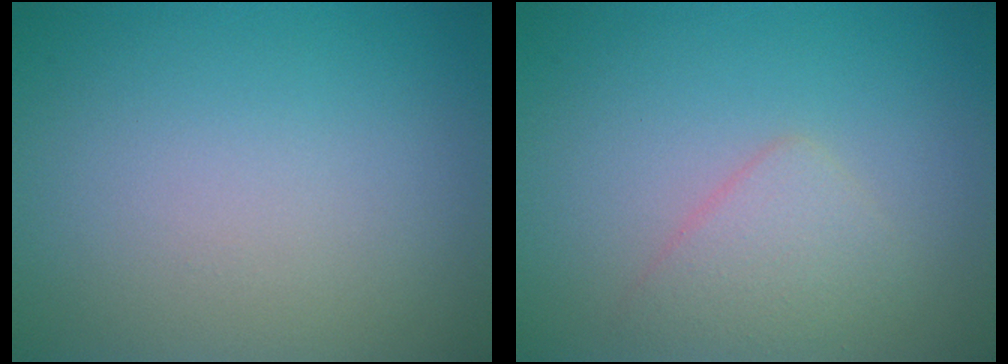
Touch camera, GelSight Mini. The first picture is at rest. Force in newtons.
{"total": 2.2, "press": 2.2, "slide": 0.0}